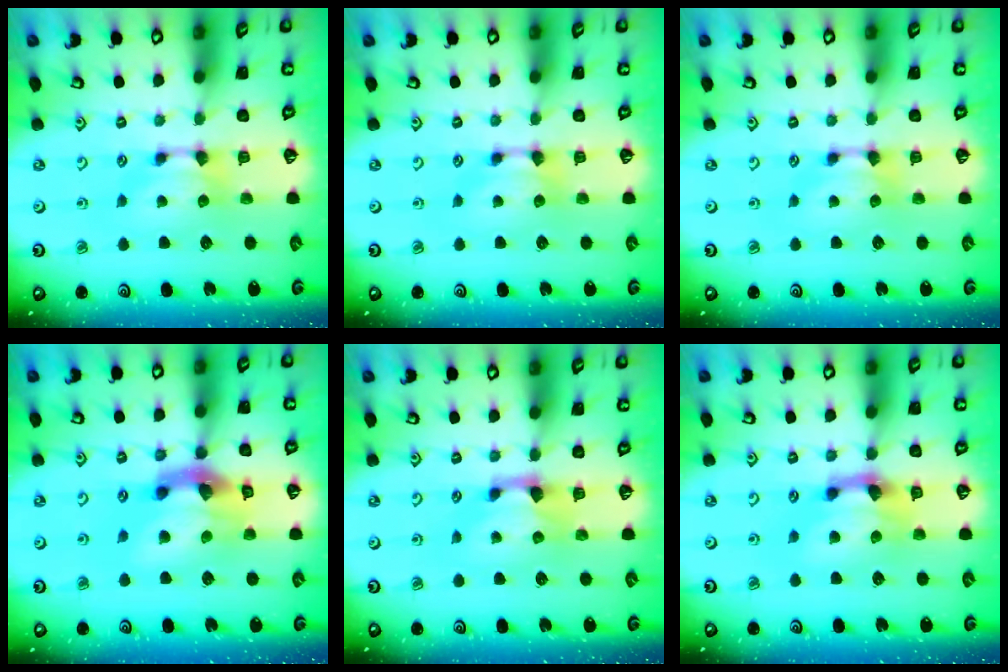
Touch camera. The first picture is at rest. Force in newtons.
{"total": 0.0}
{"total": 0.0}
{"total": 9.0, "press": 8.6, "slide": 2.8}
{"total": 1.1, "press": 0.1, "slide": 1.1}
{"total": 2.8, "press": 2.4, "slide": 1.5}